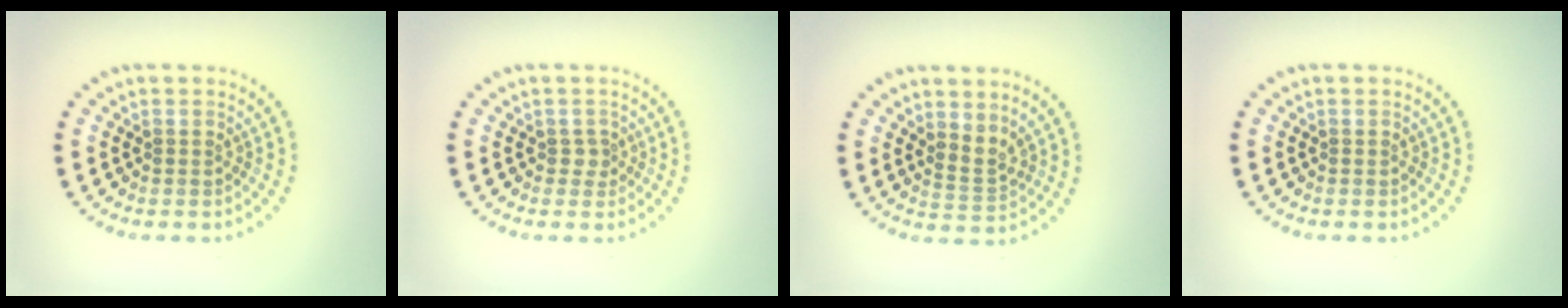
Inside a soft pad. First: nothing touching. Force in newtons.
{"total": 1.0, "press": 0.8, "slide": 0.6}
{"total": 2.2, "press": 1.4, "slide": 1.6}
{"total": 0.0}